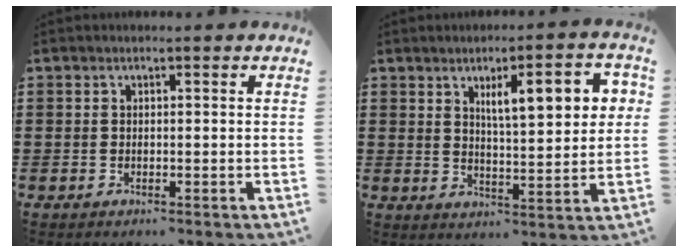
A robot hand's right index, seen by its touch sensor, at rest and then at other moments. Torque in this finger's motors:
{"motor_torque": [0.87, 0.45, 0.35, 0.09]}